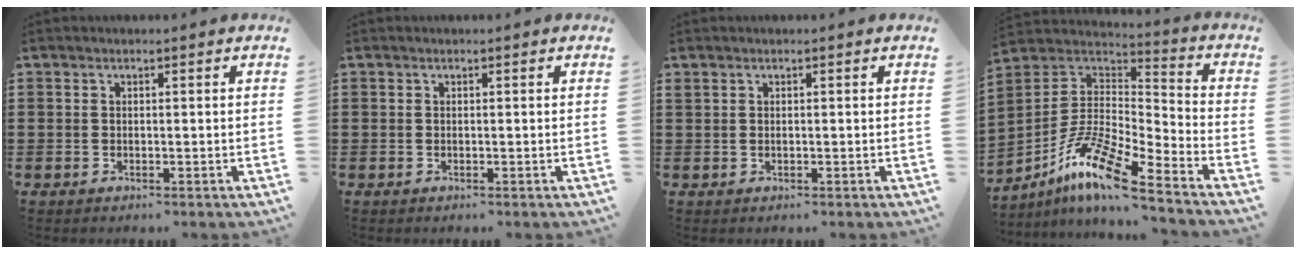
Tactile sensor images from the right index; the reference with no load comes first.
{"total": 0.0}
{"total": 0.5, "force": [0.4, 0.3, 0.2], "torque": [-0.006, 0.002, 0.007]}
{"total": 12.5, "force": [-8.8, 2.1, 8.6], "torque": [-0.183, 0.005, -0.177]}